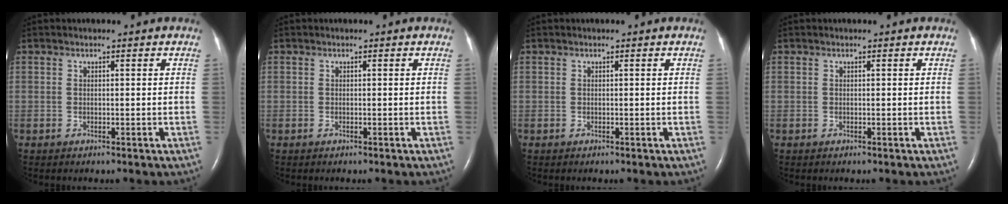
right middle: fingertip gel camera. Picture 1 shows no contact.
{"total": 0.0}
{"total": 0.0}
{"total": 0.0}